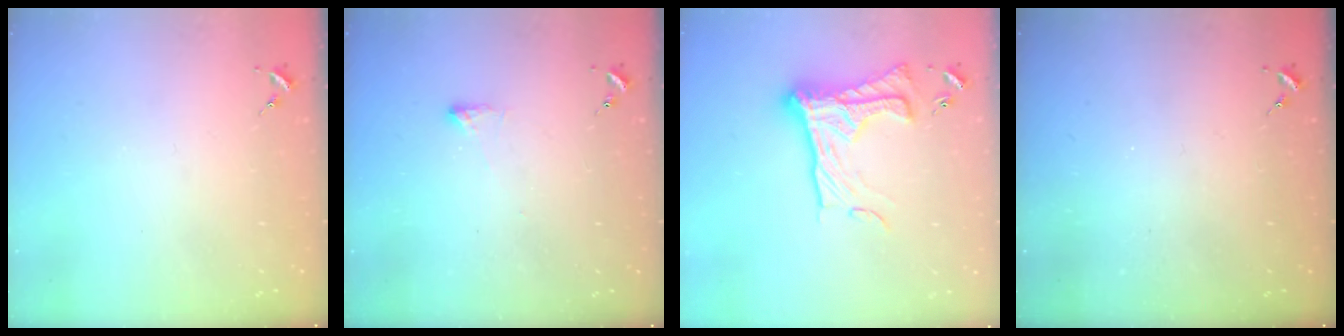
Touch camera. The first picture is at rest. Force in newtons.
{"total": 2.9, "press": 2.8, "slide": 0.5}
{"total": 20.2, "press": 20.2, "slide": 1.5}
{"total": 0.0}